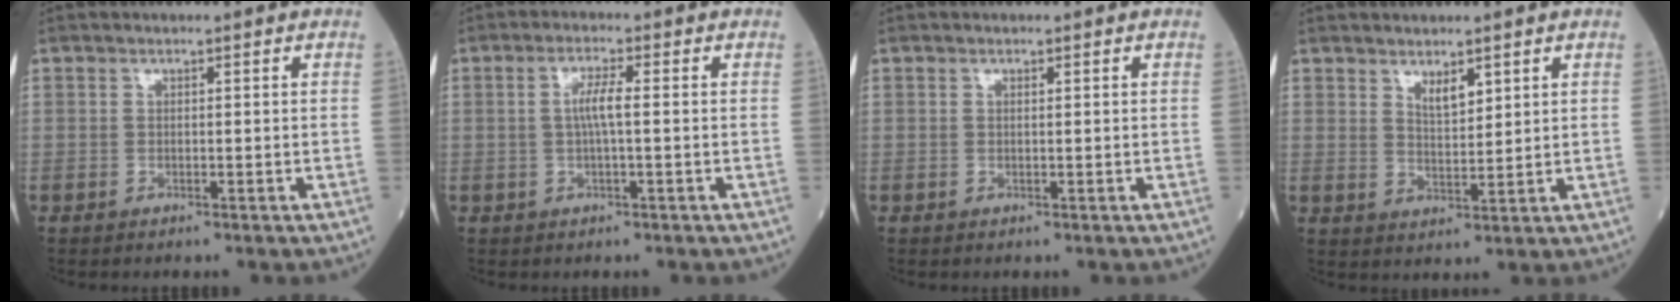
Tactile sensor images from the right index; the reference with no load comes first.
{"total": 3.3, "force": [0.1, 0.2, 3.3], "torque": [-0.065, 0.004, 0.001]}
{"total": 0.0}
{"total": 2.0, "force": [1.4, 0.6, 1.3], "torque": [-0.025, -0.003, 0.030]}